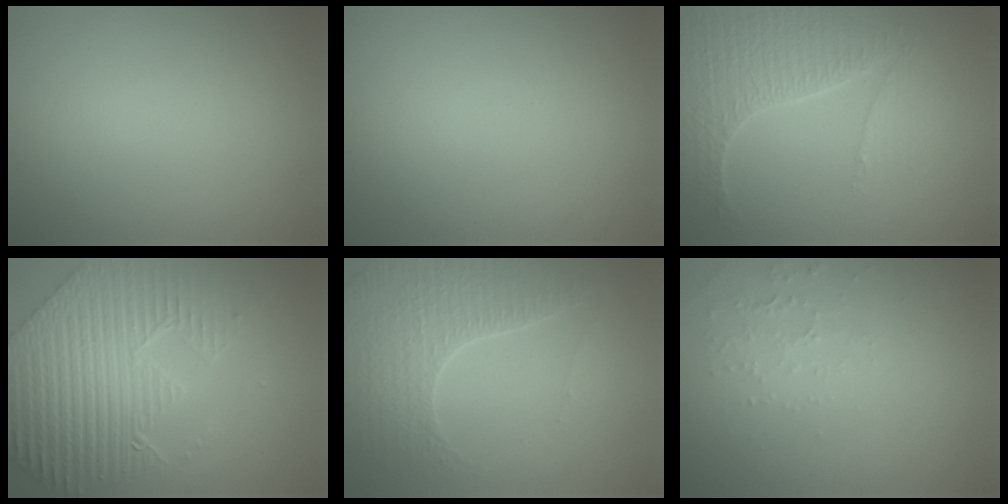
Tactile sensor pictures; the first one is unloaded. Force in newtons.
{"total": 0.0}
{"total": 4.2, "press": 4.0, "slide": 1.3}
{"total": 9.2, "press": 6.5, "slide": 6.6}
{"total": 3.8, "press": 3.7, "slide": 0.9}
{"total": 1.5, "press": 1.5, "slide": 0.5}